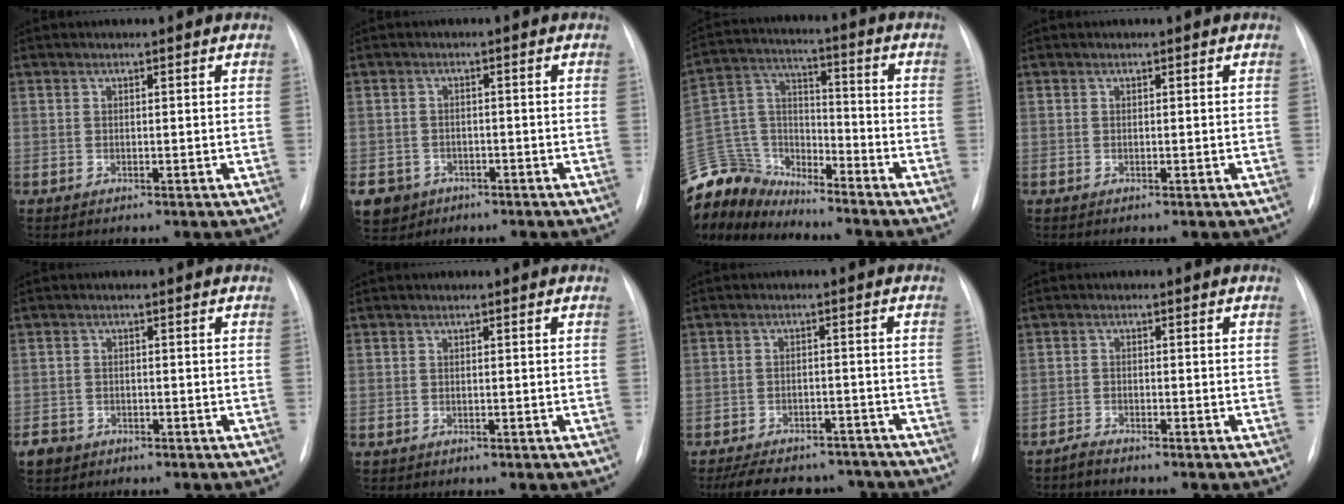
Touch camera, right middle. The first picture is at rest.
{"total": 7.1, "force": [-3.8, 5.9, 1.3], "torque": [-0.040, 0.001, -0.056]}
{"total": 14.2, "force": [-13.7, 3.2, 1.8], "torque": [-0.048, 0.041, -0.264]}
{"total": 0.0}
{"total": 2.8, "force": [-1.9, 2.0, 0.2], "torque": [-0.013, 0.004, -0.034]}
{"total": 0.0}
{"total": 14.4, "force": [-12.6, 5.4, 4.6], "torque": [-0.089, 0.009, -0.166]}
{"total": 1.5, "force": [-1.5, -0.1, 0.0], "torque": [-0.005, -0.007, -0.029]}